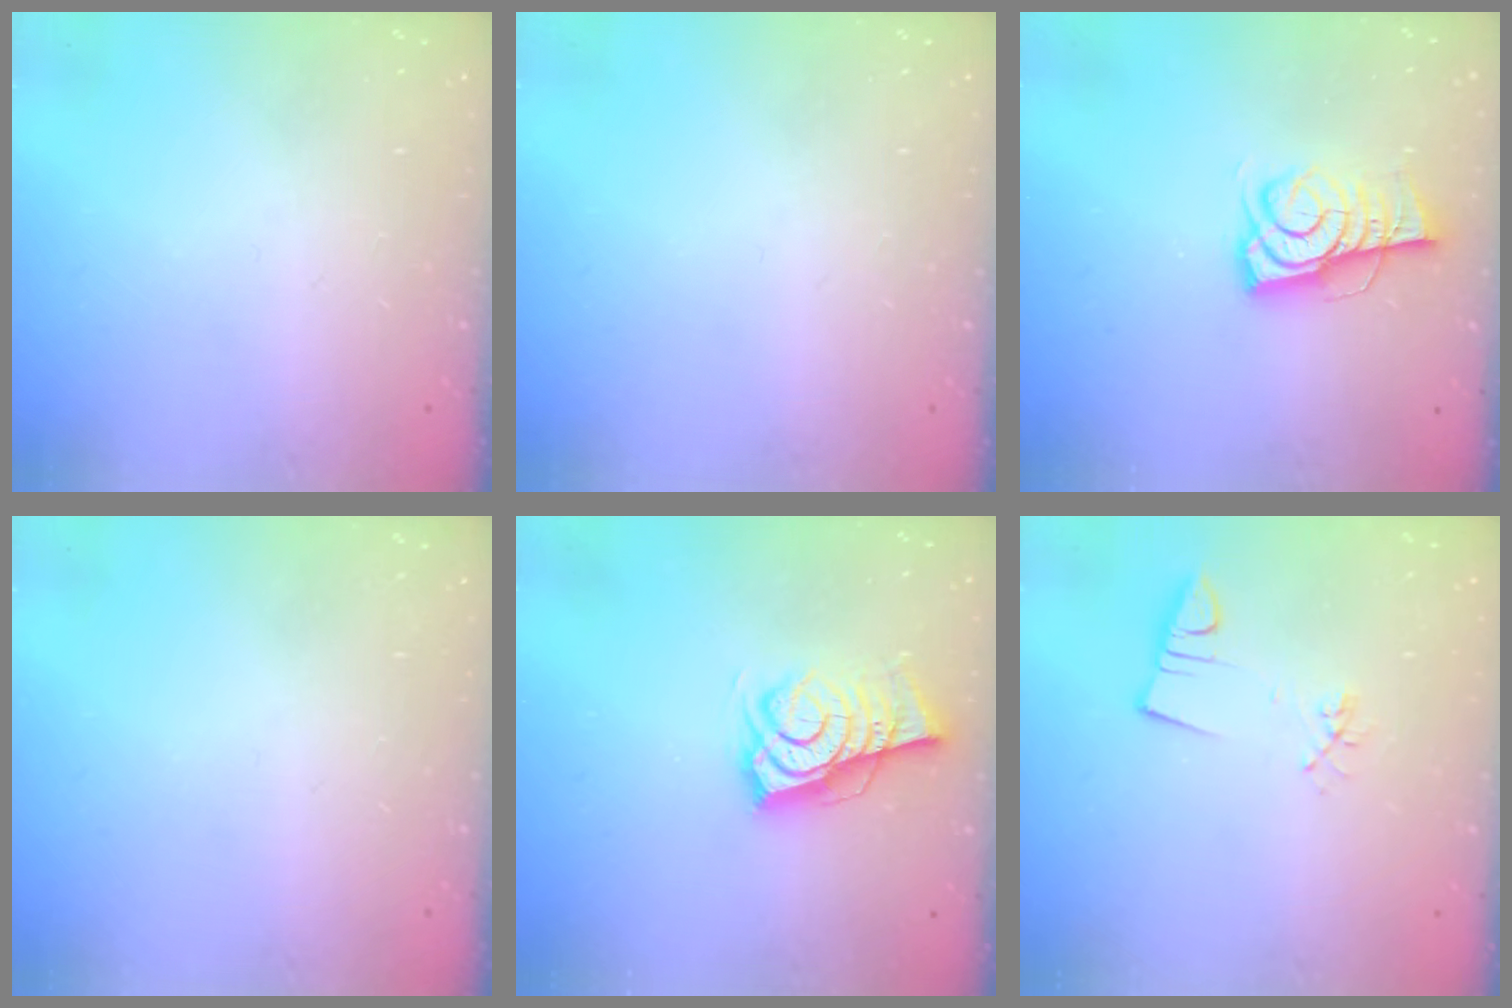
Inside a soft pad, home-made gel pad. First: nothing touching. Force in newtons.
{"total": 0.0}
{"total": 8.1, "press": 8.1, "slide": 0.3}
{"total": 0.0}
{"total": 9.2, "press": 8.6, "slide": 3.2}
{"total": 3.0, "press": 1.6, "slide": 2.5}